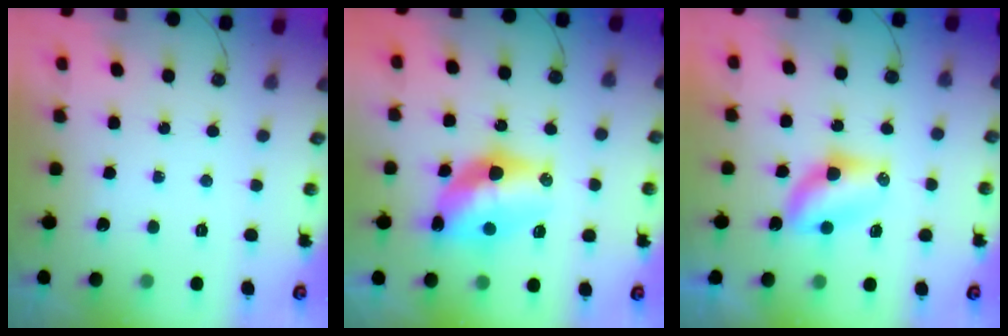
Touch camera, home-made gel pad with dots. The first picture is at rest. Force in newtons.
{"total": 13.2, "press": 13.1, "slide": 1.5}
{"total": 8.2, "press": 7.3, "slide": 3.8}